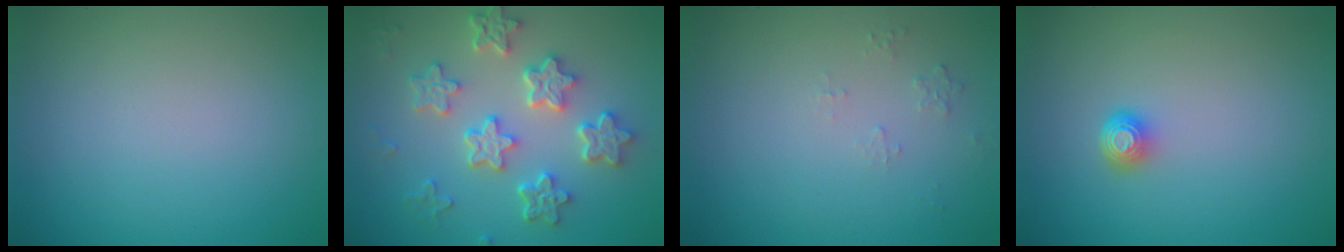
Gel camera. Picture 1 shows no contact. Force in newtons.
{"total": 5.9, "press": 4.8, "slide": 3.4}
{"total": 0.6, "press": 0.4, "slide": 0.5}
{"total": 1.6, "press": 1.2, "slide": 1.2}